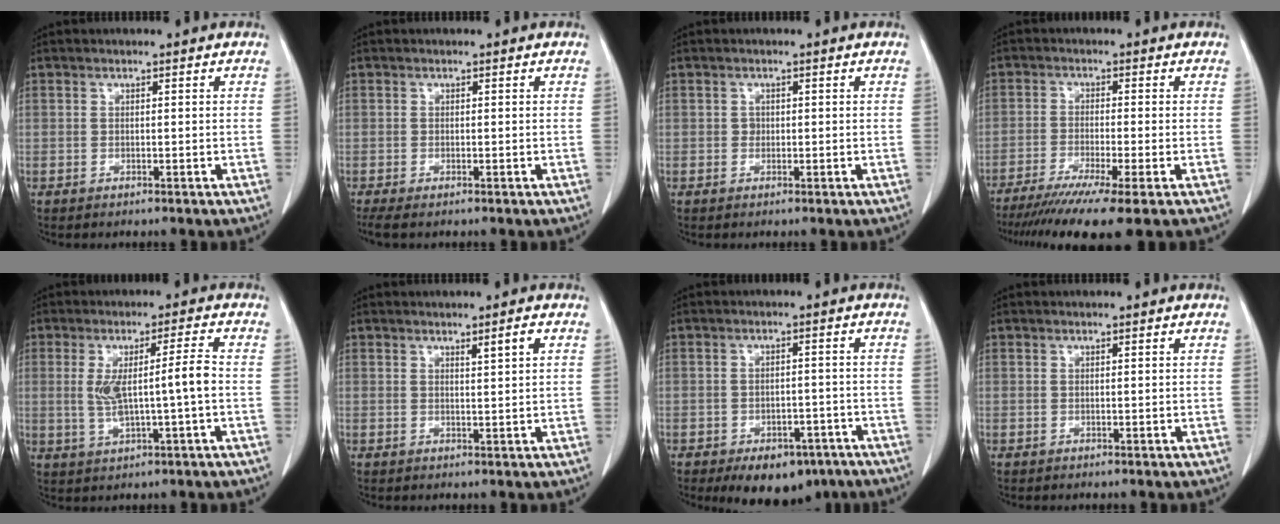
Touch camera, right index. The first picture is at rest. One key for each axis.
{"total": 2.9, "fx": -2.2, "fy": 0.6, "fz": 1.8, "tx": -0.031, "ty": -0.010, "tz": -0.035}
{"total": 0.8, "fx": 0.0, "fy": 0.8, "fz": 0.3, "tx": 0.000, "ty": 0.003, "tz": 0.000}
{"total": 11.7, "fx": -8.8, "fy": -0.8, "fz": 7.7, "tx": -0.117, "ty": -0.034, "tz": -0.138}
{"total": 7.2, "fx": -0.2, "fy": 0.2, "fz": 7.2, "tx": -0.138, "ty": 0.007, "tz": 0.004}
{"total": 1.8, "fx": 1.0, "fy": -0.2, "fz": 1.5, "tx": -0.026, "ty": -0.004, "tz": 0.018}
{"total": 9.1, "fx": -6.3, "fy": 4.9, "fz": 4.3, "tx": -0.043, "ty": 0.007, "tz": -0.084}
{"total": 0.0}